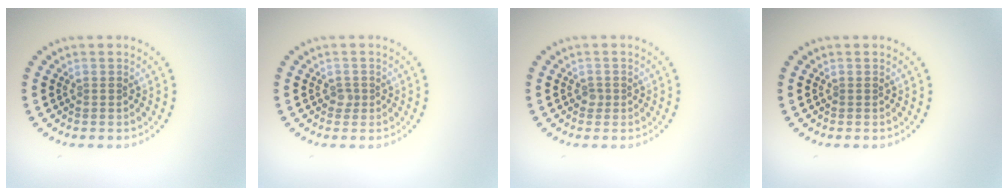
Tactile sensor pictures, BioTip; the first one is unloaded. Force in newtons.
{"total": 0.8, "press": 0.6, "slide": 0.6}
{"total": 0.8, "press": 0.6, "slide": 0.5}
{"total": 0.0}